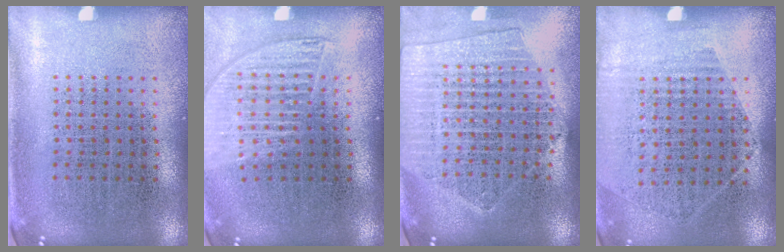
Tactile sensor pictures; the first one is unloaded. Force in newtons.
{"total": 1.5, "press": 1.3, "slide": 0.7}
{"total": 2.0, "press": 1.9, "slide": 0.8}
{"total": 1.2, "press": 1.0, "slide": 0.6}